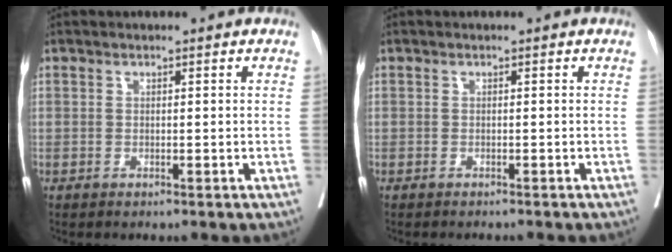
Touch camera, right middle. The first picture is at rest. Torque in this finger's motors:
{"motor_torque": [0.00, -0.15, 0.00, 0.00]}